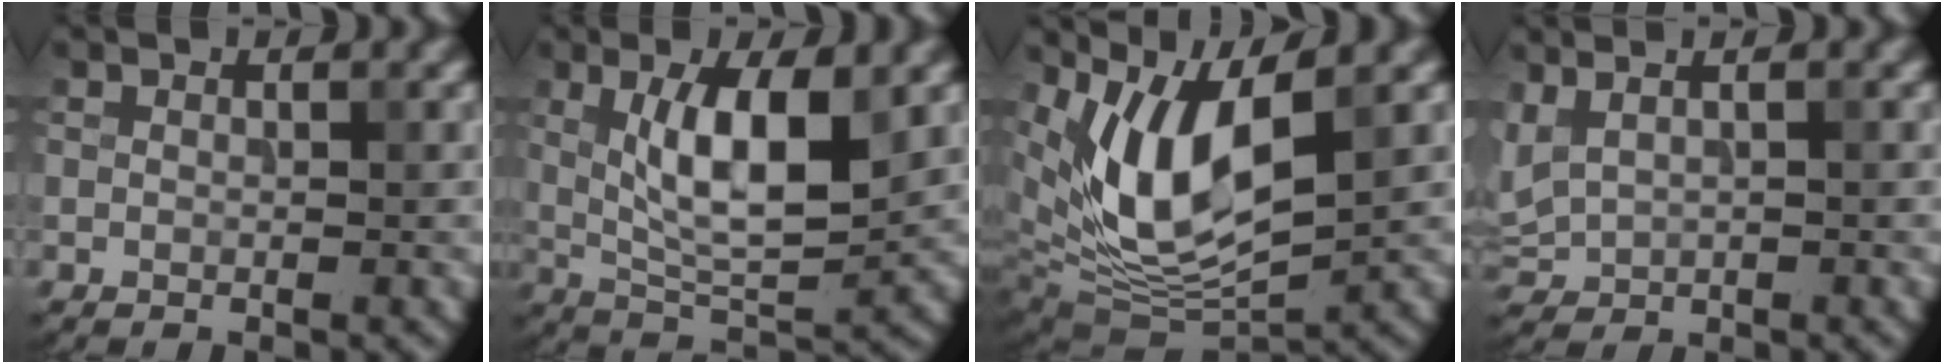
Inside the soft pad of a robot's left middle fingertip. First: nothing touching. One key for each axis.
{"total": 7.6, "fx": 1.7, "fy": 2.4, "fz": 7.0, "tx": -0.126, "ty": -0.006, "tz": 0.031}
{"total": 9.3, "fx": 3.2, "fy": 4.2, "fz": 7.7, "tx": -0.155, "ty": -0.013, "tz": 0.062}
{"total": 2.0, "fx": 1.0, "fy": 0.9, "fz": 1.4, "tx": -0.043, "ty": 0.006, "tz": 0.026}